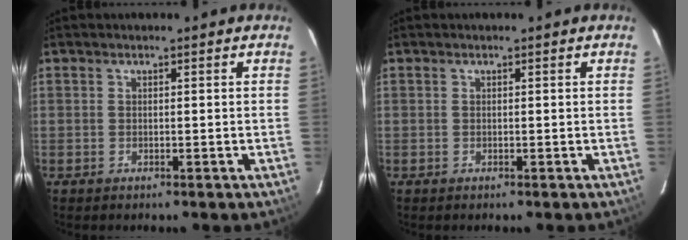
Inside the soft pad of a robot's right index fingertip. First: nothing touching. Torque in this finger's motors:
{"motor_torque": [0.00, 0.00, 0.02, 0.00]}